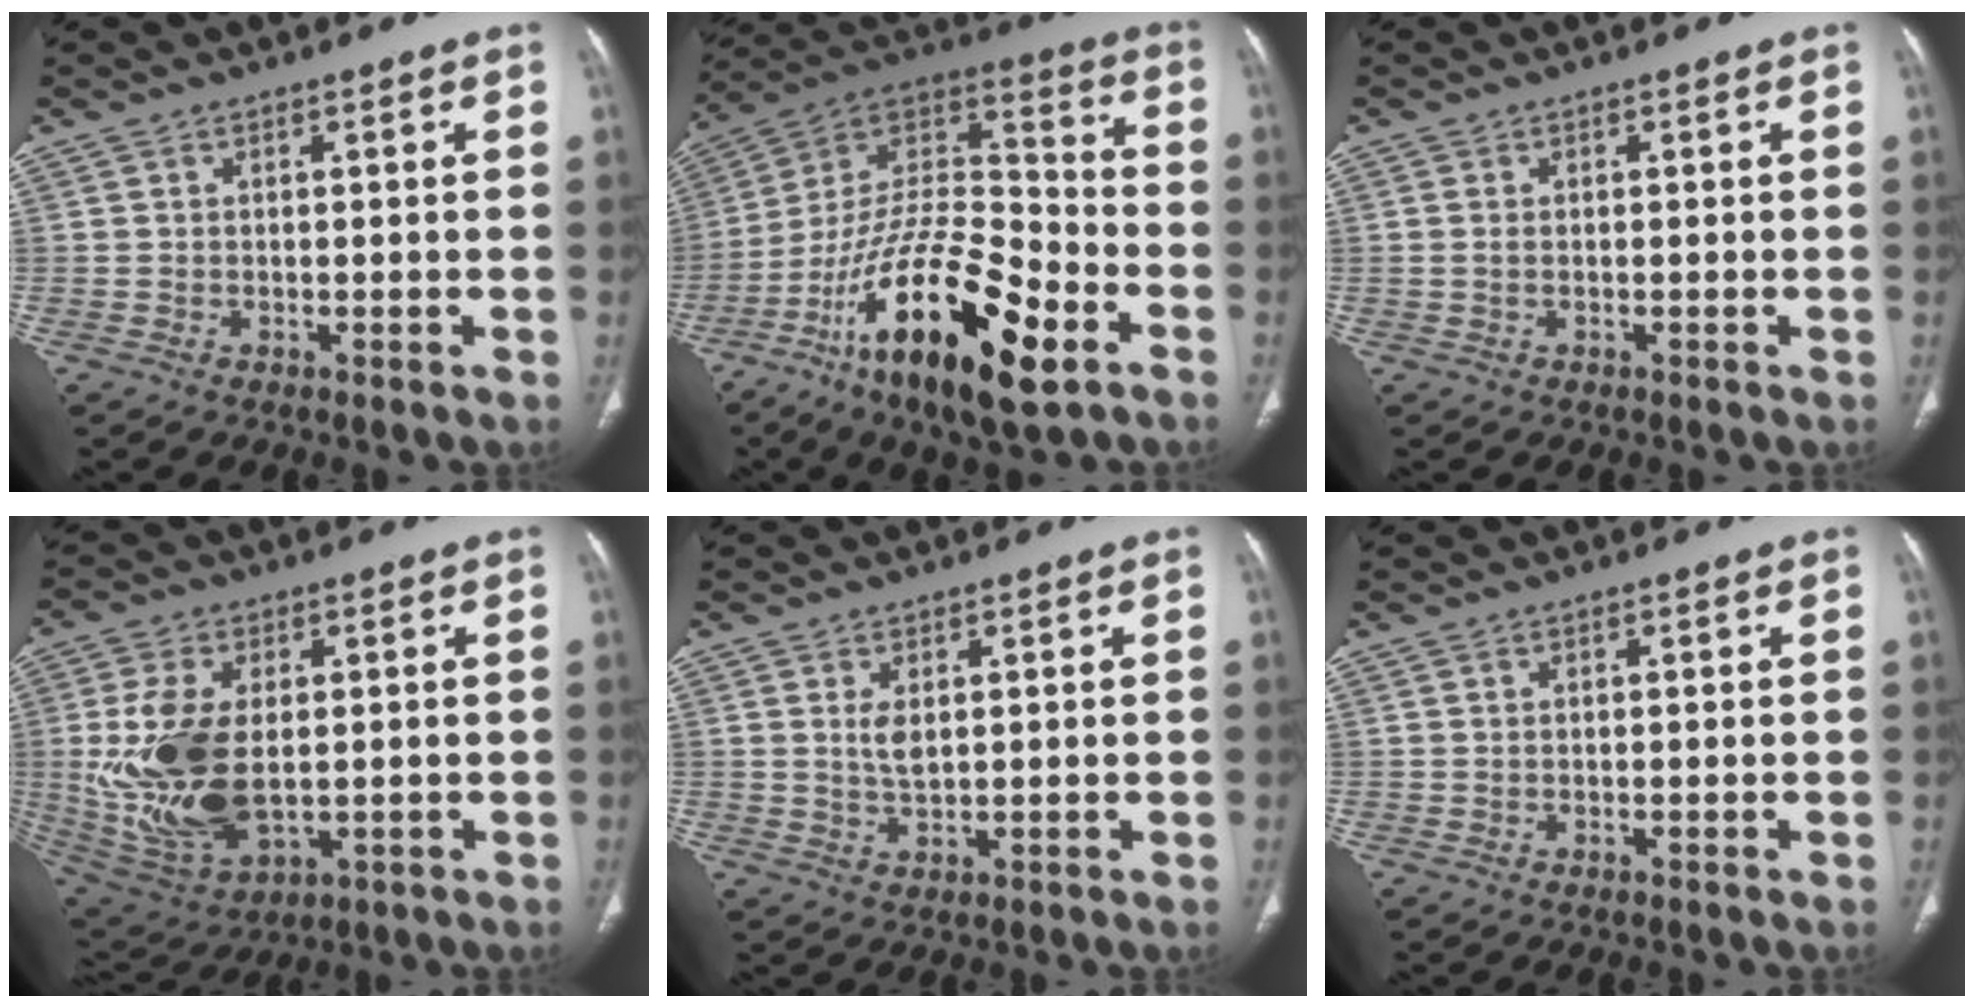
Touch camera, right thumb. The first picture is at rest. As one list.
[{"total": 25.7, "force": [-12.5, 9.0, 20.6], "torque": [-0.384, 0.054, -0.219]}, {"total": 1.0, "force": [-0.1, 0.6, 0.8], "torque": [-0.021, -0.001, -0.001]}, {"total": 17.3, "force": [0.2, 9.8, 14.2], "torque": [-0.290, -0.012, 0.023]}, {"total": 3.2, "force": [0.8, 1.6, 2.7], "torque": [-0.051, -0.008, 0.021]}, {"total": 0.0}]